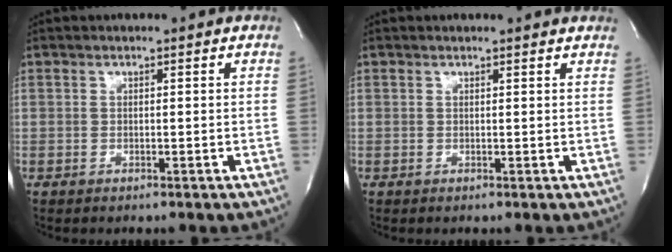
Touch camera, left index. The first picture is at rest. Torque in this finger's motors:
{"motor_torque": [0.41, -0.52, 0.05, 0.00]}